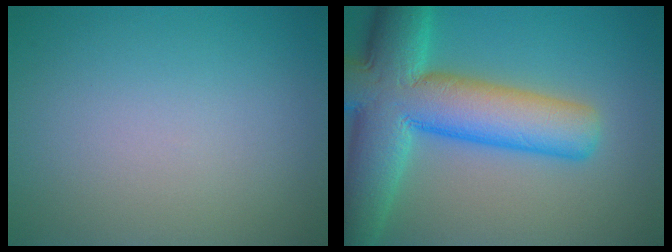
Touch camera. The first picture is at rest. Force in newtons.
{"total": 12.3, "press": 12.3, "slide": 0.6}